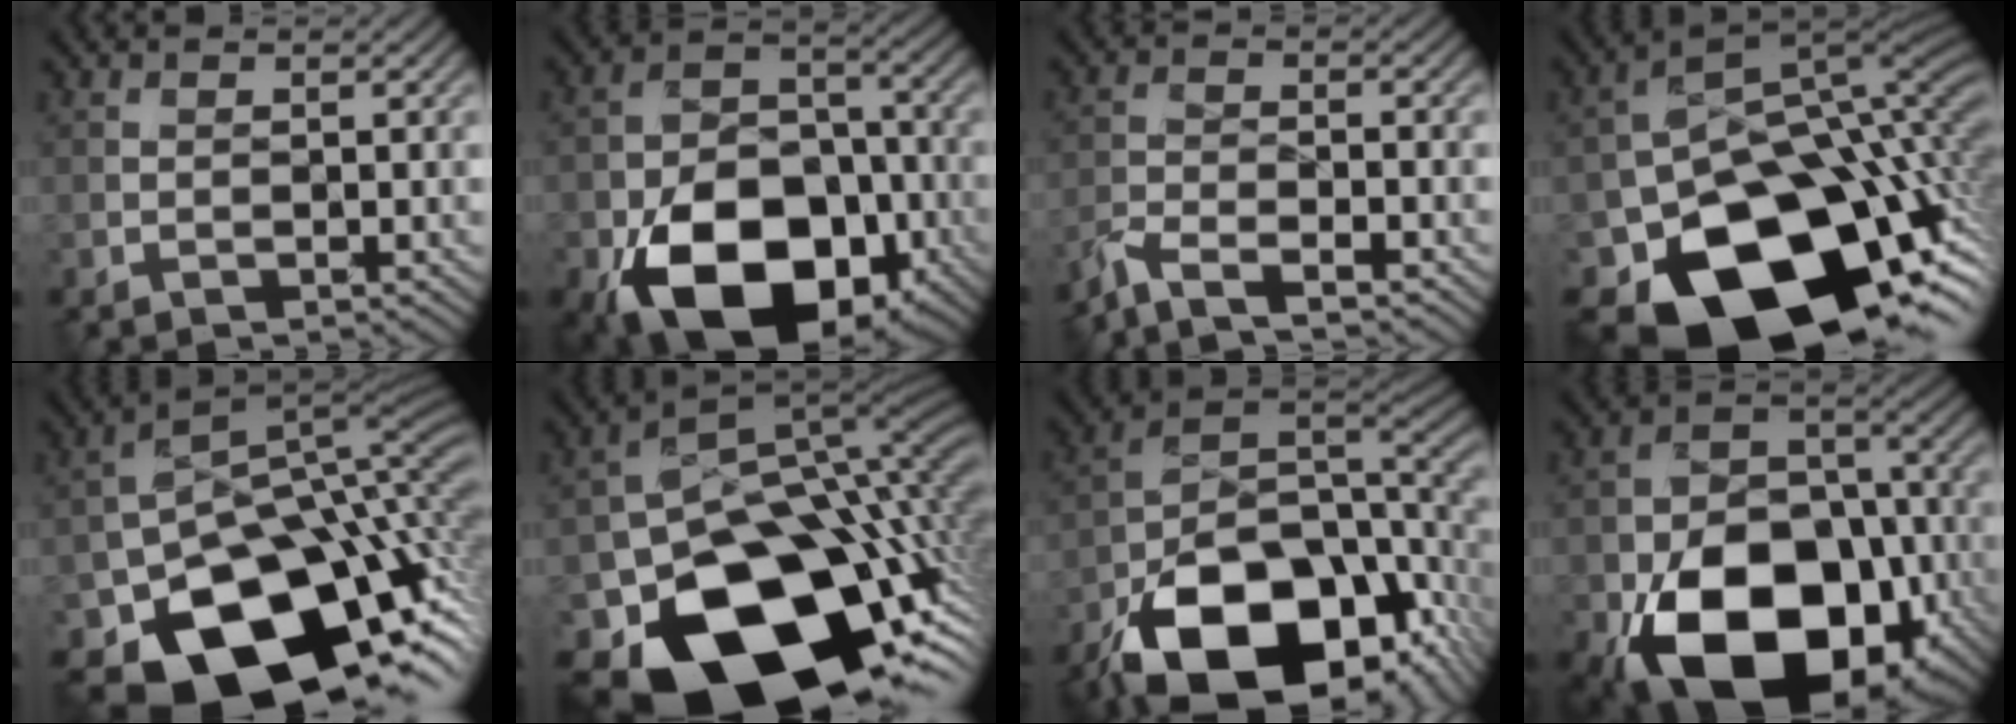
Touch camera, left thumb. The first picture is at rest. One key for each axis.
{"total": 16.8, "fx": -7.6, "fy": 10.6, "fz": 10.6, "tx": -0.180, "ty": -0.043, "tz": -0.130}
{"total": 4.7, "fx": -4.1, "fy": 0.7, "fz": 2.1, "tx": -0.049, "ty": -0.007, "tz": -0.086}
{"total": 18.1, "fx": -7.9, "fy": 11.7, "fz": 11.3, "tx": -0.173, "ty": -0.043, "tz": -0.113}
{"total": 16.7, "fx": -8.4, "fy": 10.2, "fz": 10.3, "tx": -0.151, "ty": -0.038, "tz": -0.132}
{"total": 20.3, "fx": -8.4, "fy": 13.4, "fz": 12.6, "tx": -0.211, "ty": -0.059, "tz": -0.115}
{"total": 19.3, "fx": -10.4, "fy": 9.6, "fz": 13.1, "tx": -0.233, "ty": -0.040, "tz": -0.159}
{"total": 19.3, "fx": -8.6, "fy": 12.6, "fz": 11.8, "tx": -0.198, "ty": -0.050, "tz": -0.132}